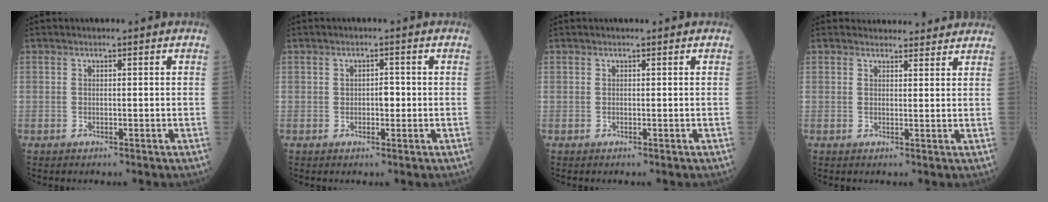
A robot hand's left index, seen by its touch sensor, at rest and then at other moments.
{"total": 1.9, "force": [-0.2, 1.0, 1.5], "torque": [-0.020, 0.004, -0.002]}
{"total": 0.0}
{"total": 6.1, "force": [5.9, 1.7, 0.7], "torque": [0.000, 0.011, 0.062]}